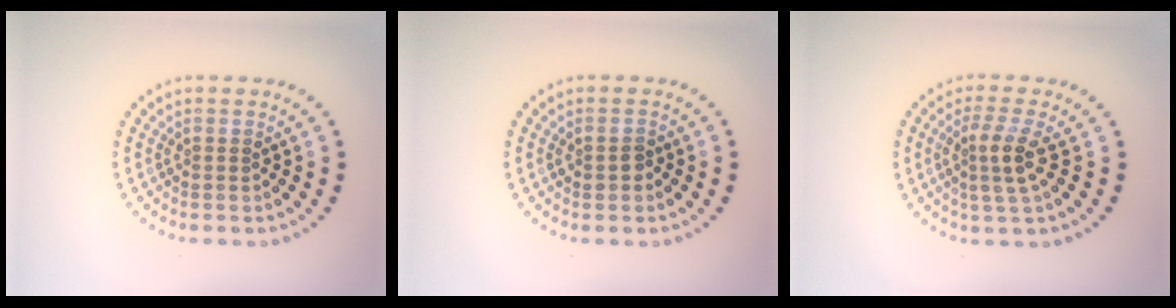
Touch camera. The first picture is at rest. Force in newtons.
{"total": 1.1, "press": 1.1, "slide": 0.1}
{"total": 2.8, "press": 2.4, "slide": 1.5}